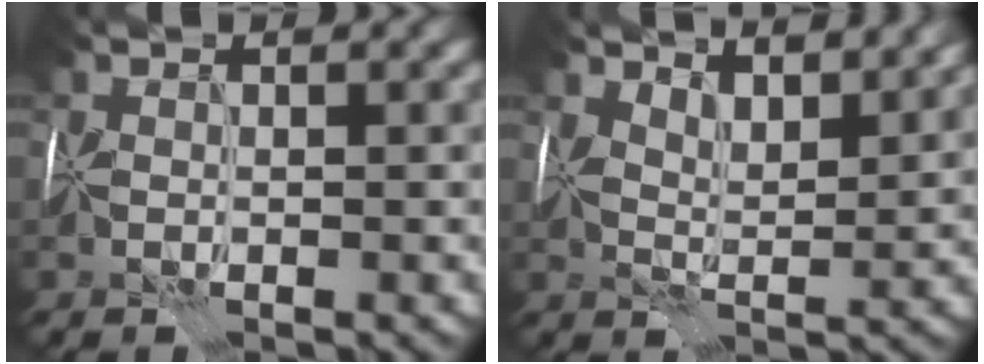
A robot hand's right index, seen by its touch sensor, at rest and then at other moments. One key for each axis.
{"total": 5.1, "fx": 4.0, "fy": 1.6, "fz": 2.8, "tx": -0.036, "ty": 0.002, "tz": 0.049}